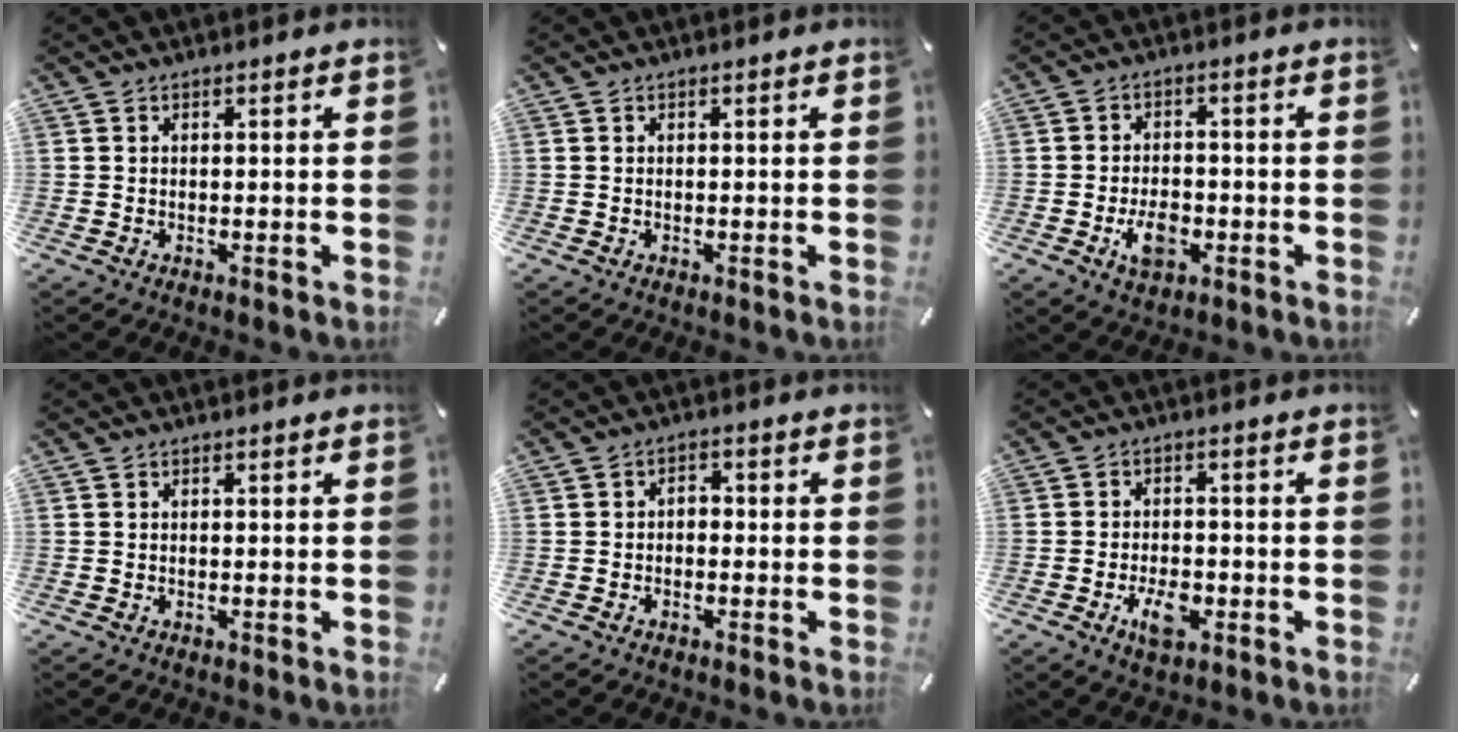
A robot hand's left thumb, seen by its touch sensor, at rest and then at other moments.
{"total": 0.0}
{"total": 6.8, "force": [-2.3, 4.3, 4.7], "torque": [-0.086, 0.008, -0.042]}
{"total": 0.0}
{"total": 2.3, "force": [-1.3, 1.6, 1.0], "torque": [-0.019, 0.010, -0.027]}
{"total": 6.5, "force": [-2.6, 3.7, 4.7], "torque": [-0.084, 0.007, -0.047]}